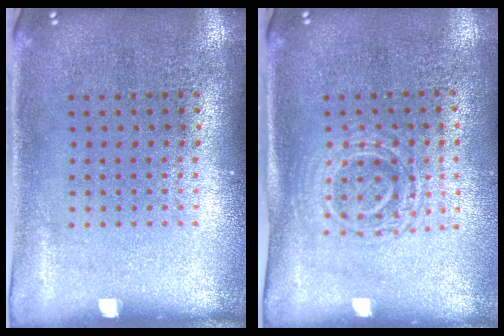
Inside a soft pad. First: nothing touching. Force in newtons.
{"total": 1.6, "press": 1.4, "slide": 0.7}